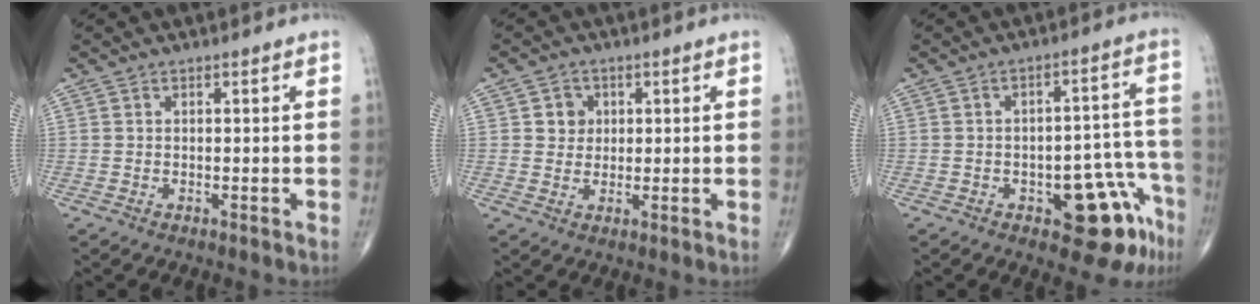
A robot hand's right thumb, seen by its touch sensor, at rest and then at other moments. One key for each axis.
{"total": 3.6, "fx": 0.9, "fy": 3.3, "fz": 1.2, "tx": 0.002, "ty": 0.000, "tz": 0.011}
{"total": 11.9, "fx": -6.2, "fy": 5.3, "fz": 8.8, "tx": -0.062, "ty": 0.052, "tz": -0.070}